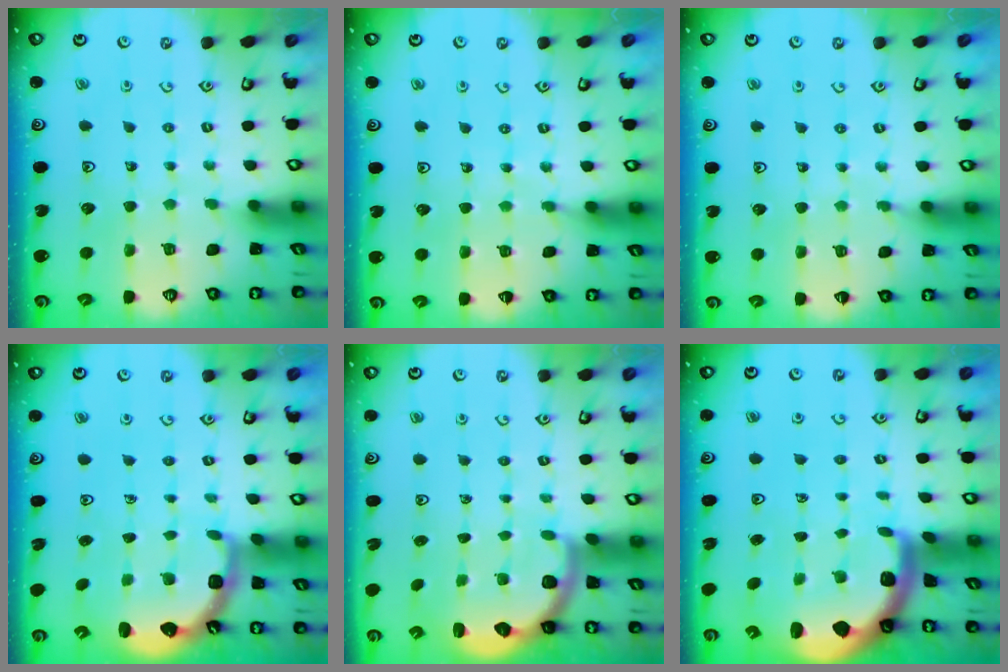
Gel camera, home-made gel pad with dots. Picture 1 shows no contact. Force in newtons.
{"total": 6.4, "press": 6.3, "slide": 1.0}
{"total": 5.0, "press": 5.0, "slide": 0.8}
{"total": 2.5, "press": 2.1, "slide": 1.4}
{"total": 2.6, "press": 2.3, "slide": 1.2}
{"total": 2.6, "press": 2.6, "slide": 0.6}